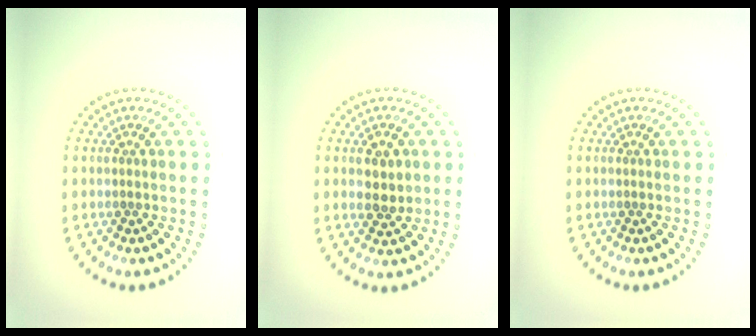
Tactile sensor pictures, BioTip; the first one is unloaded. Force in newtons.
{"total": 2.7, "press": 2.6, "slide": 0.5}
{"total": 0.0}